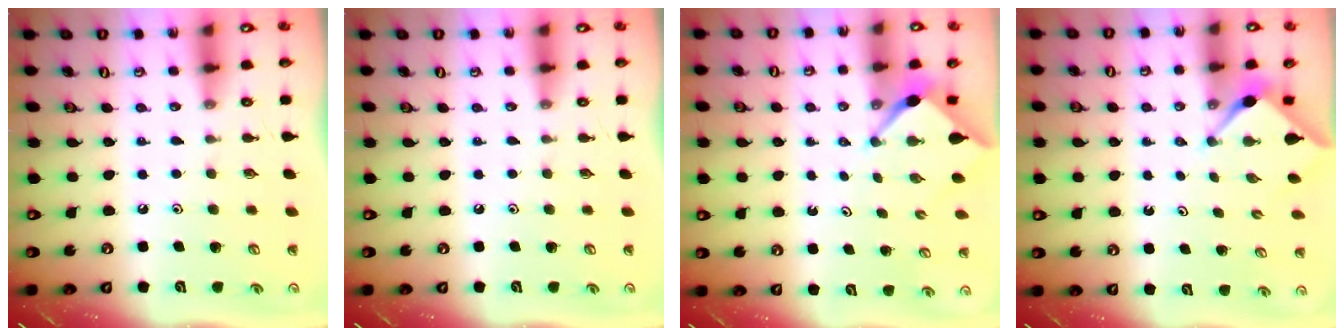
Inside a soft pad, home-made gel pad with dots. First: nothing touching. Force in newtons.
{"total": 0.0}
{"total": 2.7, "press": 2.6, "slide": 0.3}
{"total": 3.1, "press": 3.1, "slide": 0.2}